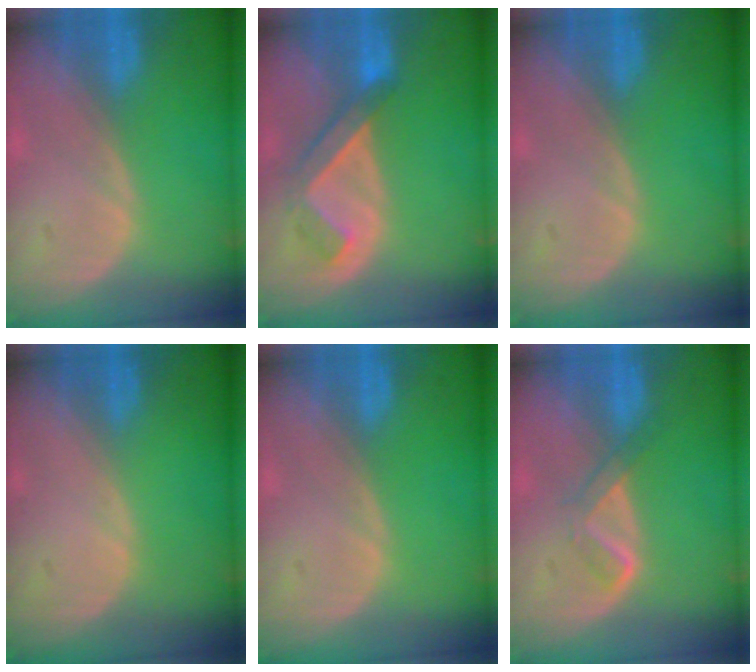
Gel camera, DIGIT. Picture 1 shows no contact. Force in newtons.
{"total": 5.1, "press": 5.1, "slide": 0.6}
{"total": 0.0}
{"total": 0.0}
{"total": 0.0}
{"total": 3.2, "press": 3.1, "slide": 0.7}